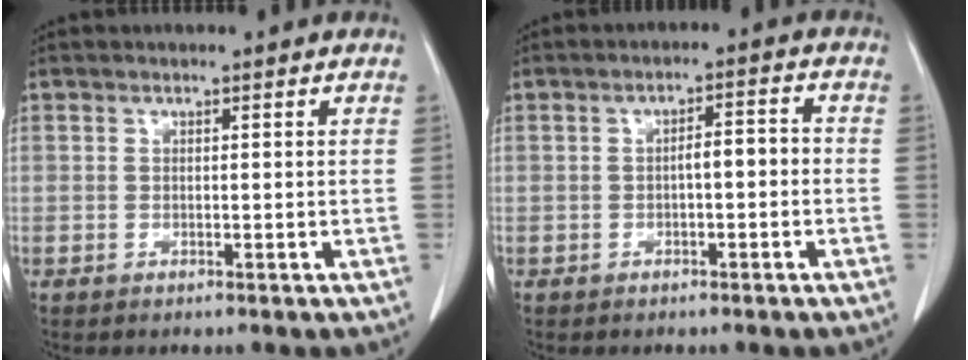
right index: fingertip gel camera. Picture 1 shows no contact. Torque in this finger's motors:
{"motor_torque": [0.78, -0.37, 0.39, 0.09]}